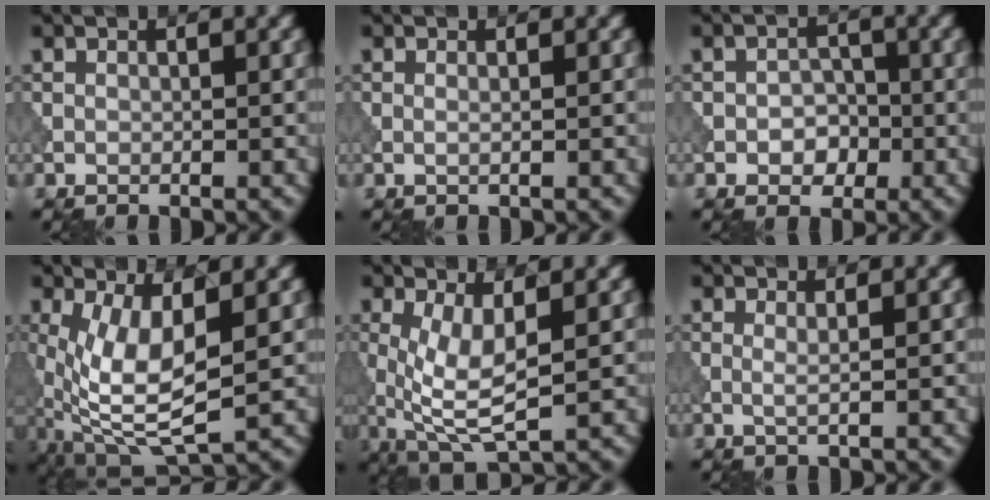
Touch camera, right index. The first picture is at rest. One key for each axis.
{"total": 0.7, "fx": 0.1, "fy": 0.2, "fz": 0.7, "tx": -0.013, "ty": -0.001, "tz": -0.003}
{"total": 2.6, "fx": -0.8, "fy": 1.9, "fz": 1.6, "tx": -0.019, "ty": 0.001, "tz": -0.015}
{"total": 7.8, "fx": -0.7, "fy": 2.9, "fz": 7.2, "tx": -0.162, "ty": -0.014, "tz": -0.008}
{"total": 5.8, "fx": 0.0, "fy": 2.0, "fz": 5.5, "tx": -0.119, "ty": -0.012, "tz": 0.005}
{"total": 1.2, "fx": 0.2, "fy": 0.2, "fz": 1.2, "tx": -0.023, "ty": -0.002, "tz": -0.002}